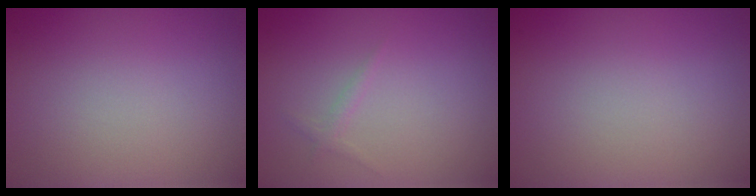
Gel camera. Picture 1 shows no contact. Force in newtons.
{"total": 0.6, "press": 0.6, "slide": 0.1}
{"total": 0.0}